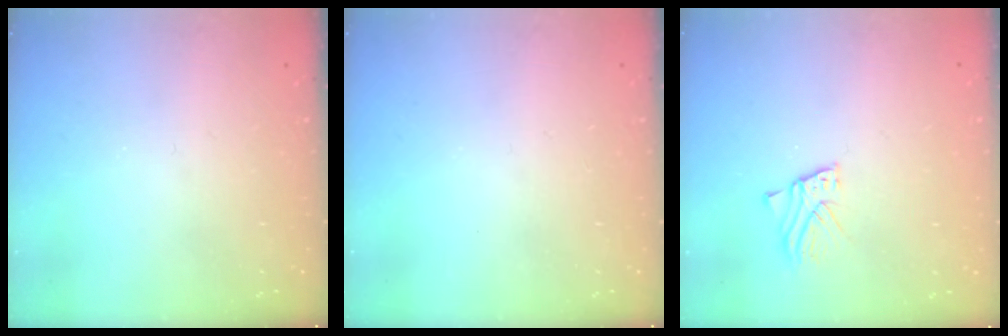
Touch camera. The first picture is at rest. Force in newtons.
{"total": 0.0}
{"total": 2.4, "press": 2.4, "slide": 0.2}